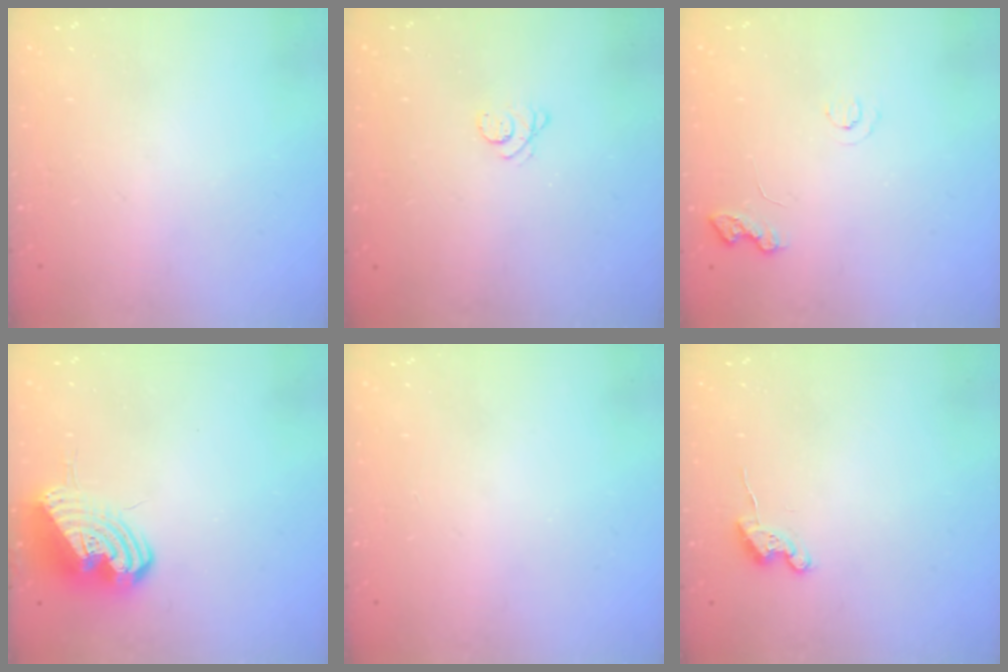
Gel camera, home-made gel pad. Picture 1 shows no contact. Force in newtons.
{"total": 2.9, "press": 2.9, "slide": 0.3}
{"total": 4.7, "press": 4.7, "slide": 0.5}
{"total": 11.2, "press": 11.1, "slide": 1.9}
{"total": 0.0}
{"total": 5.1, "press": 5.1, "slide": 0.6}